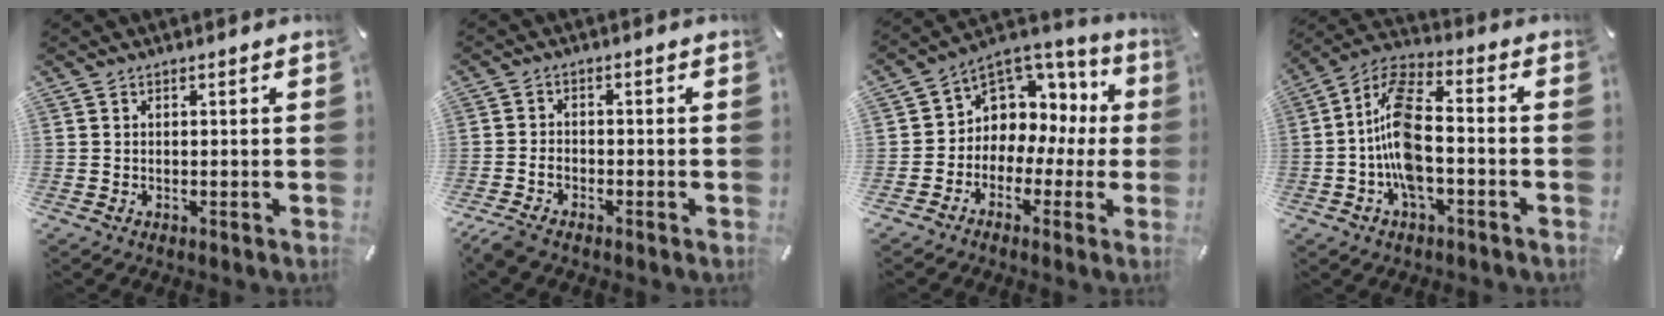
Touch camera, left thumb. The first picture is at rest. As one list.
[{"total": 3.0, "force": [-2.2, 1.4, 1.6], "torque": [-0.039, 0.009, -0.045]}, {"total": 6.9, "force": [1.7, 6.4, 1.8], "torque": [-0.033, -0.035, 0.032]}, {"total": 12.3, "force": [-3.5, 5.8, 10.3], "torque": [-0.217, 0.011, -0.066]}]